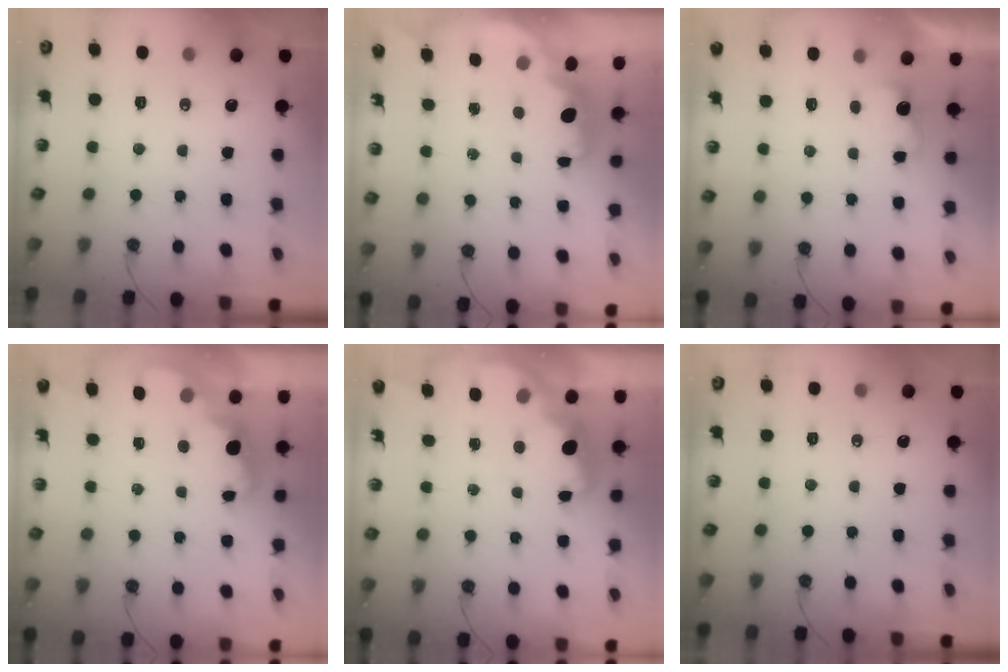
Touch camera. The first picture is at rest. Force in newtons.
{"total": 2.4, "press": 2.3, "slide": 0.6}
{"total": 2.8, "press": 2.6, "slide": 0.9}
{"total": 2.4, "press": 2.4, "slide": 0.5}
{"total": 2.5, "press": 2.4, "slide": 0.7}
{"total": 0.0}